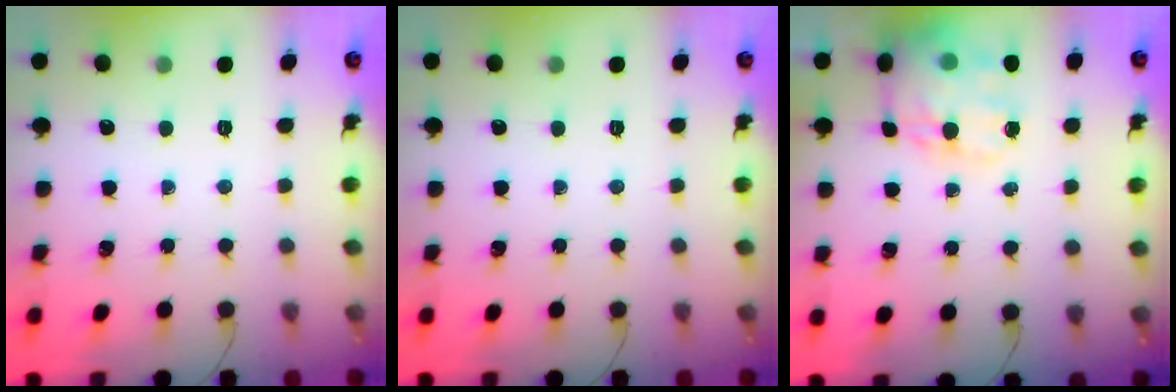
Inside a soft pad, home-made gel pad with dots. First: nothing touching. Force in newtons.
{"total": 0.0}
{"total": 17.8, "press": 17.3, "slide": 4.0}